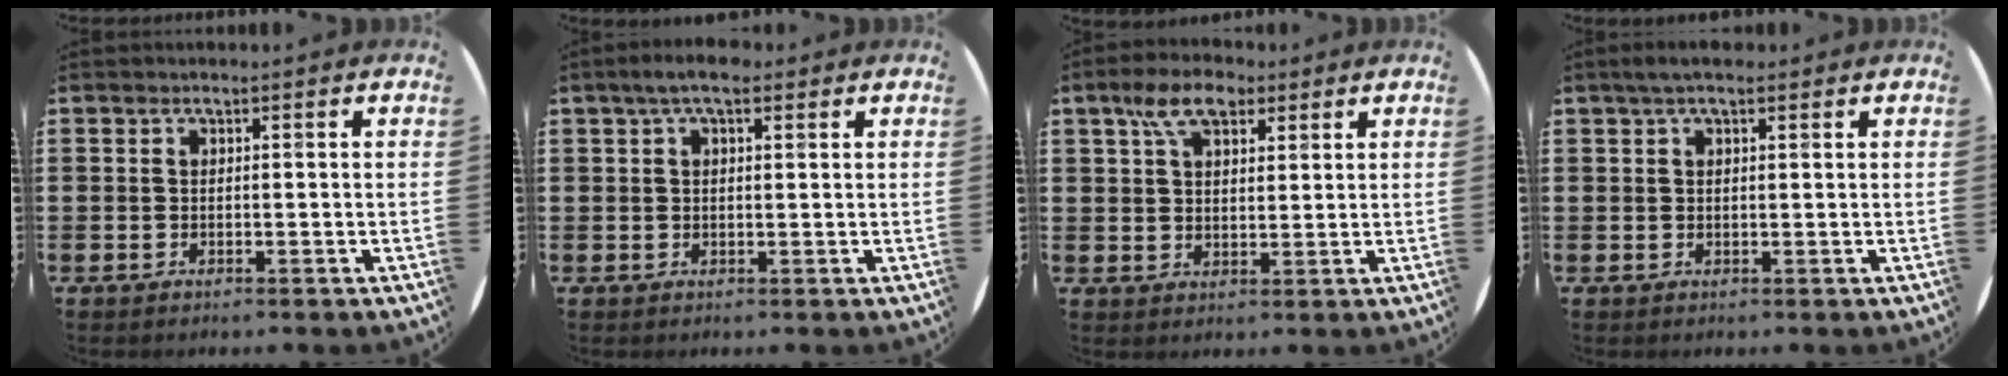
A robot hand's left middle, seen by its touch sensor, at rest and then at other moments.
{"total": 3.5, "force": [2.3, 1.2, 2.3], "torque": [-0.041, 0.006, 0.040]}
{"total": 6.7, "force": [4.3, 3.7, 3.6], "torque": [-0.061, 0.002, 0.074]}
{"total": 2.0, "force": [1.4, 0.6, 1.3], "torque": [-0.028, 0.006, 0.025]}